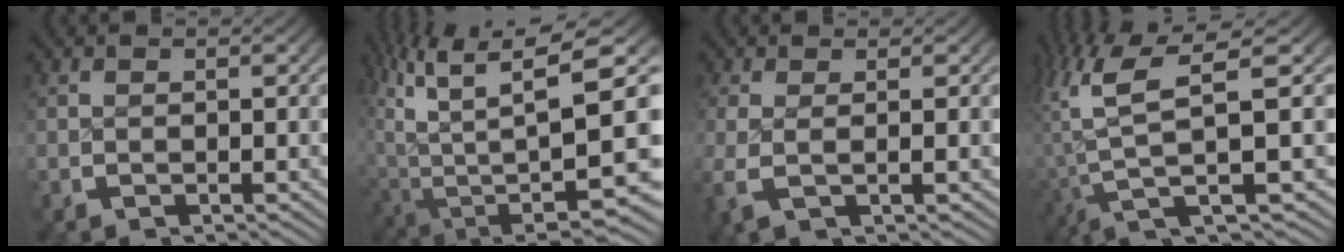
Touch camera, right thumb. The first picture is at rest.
{"total": 14.9, "force": [-0.5, 7.8, 12.7], "torque": [-0.198, -0.034, 0.022]}
{"total": 2.6, "force": [0.1, 0.9, 2.4], "torque": [-0.066, -0.010, 0.009]}
{"total": 8.2, "force": [-0.2, 3.2, 7.6], "torque": [-0.157, -0.022, 0.004]}